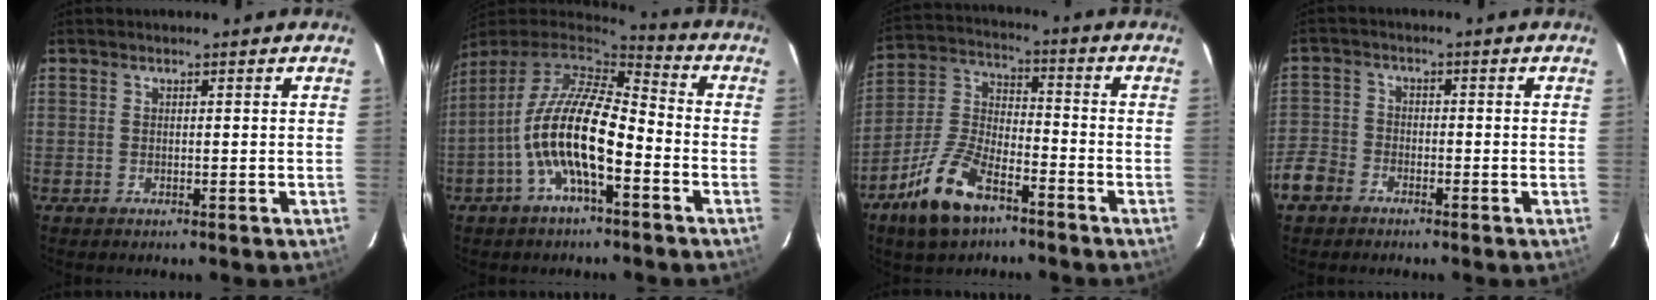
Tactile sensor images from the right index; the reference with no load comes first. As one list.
[{"total": 15.1, "force": [-5.0, 5.1, 13.2], "torque": [-0.258, -0.003, -0.099]}, {"total": 13.6, "force": [-8.4, 6.2, 8.8], "torque": [-0.193, 0.007, -0.158]}, {"total": 6.9, "force": [-4.3, 5.0, 2.1], "torque": [-0.055, 0.016, -0.089]}]